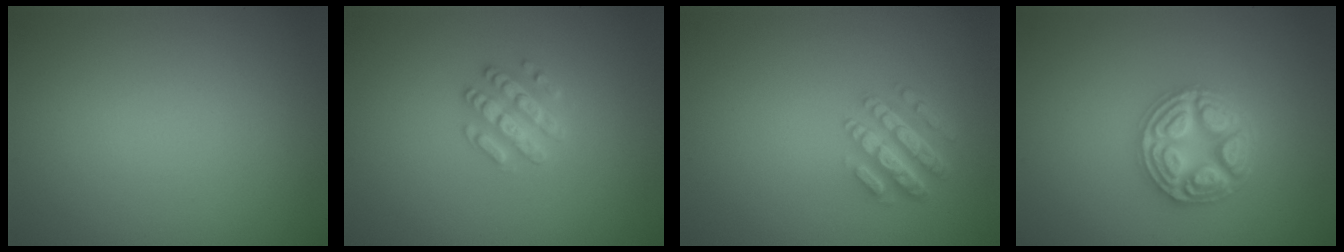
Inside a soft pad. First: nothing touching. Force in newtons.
{"total": 2.6, "press": 2.6, "slide": 0.3}
{"total": 4.5, "press": 3.3, "slide": 3.0}
{"total": 4.9, "press": 4.8, "slide": 0.6}